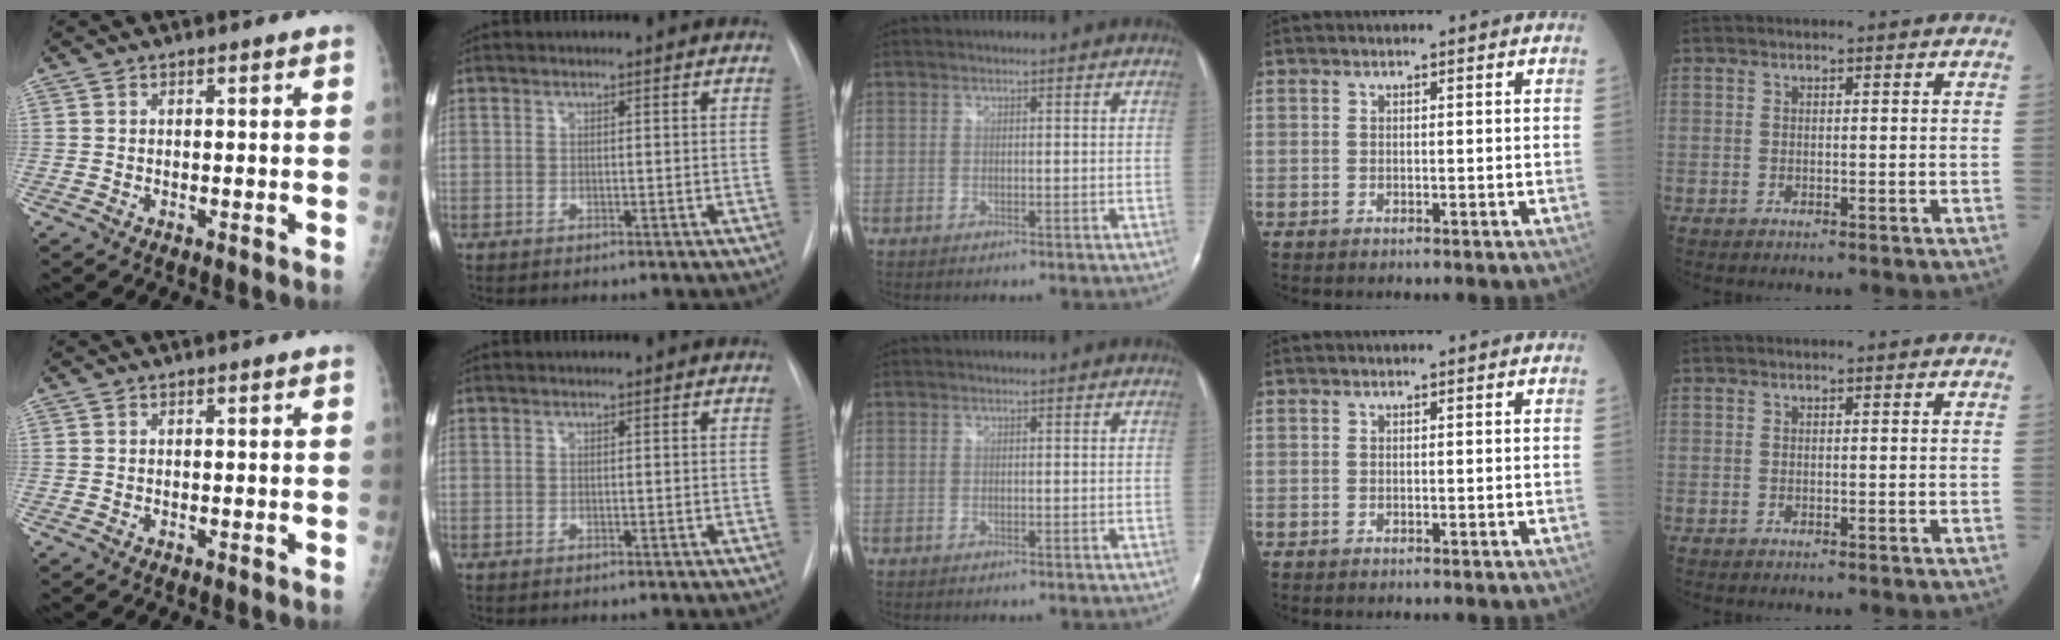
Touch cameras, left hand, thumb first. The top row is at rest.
{}